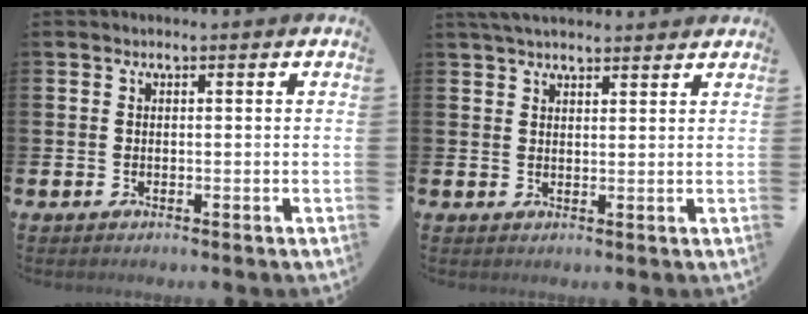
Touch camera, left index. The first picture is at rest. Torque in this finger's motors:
{"motor_torque": [1.10, -1.04, 0.51, 0.13]}